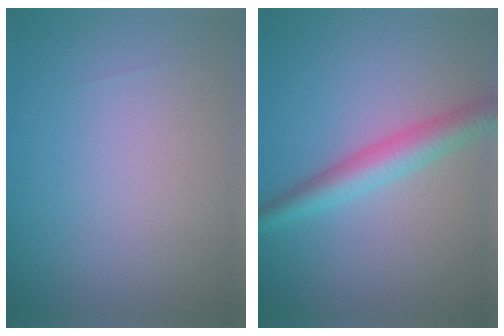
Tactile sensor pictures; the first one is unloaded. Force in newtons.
{"total": 3.8, "press": 3.8, "slide": 0.0}